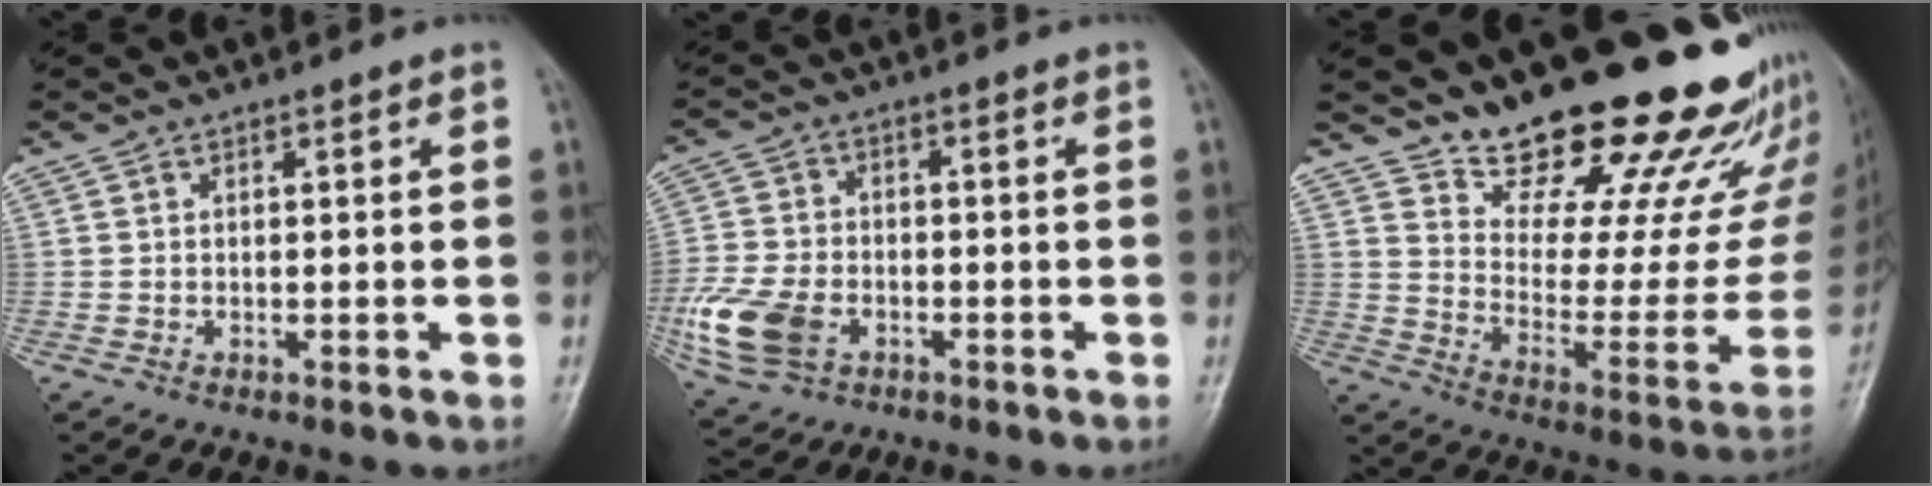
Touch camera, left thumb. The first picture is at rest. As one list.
[{"total": 11.9, "force": [-4.1, 8.2, 7.6], "torque": [-0.163, 0.004, -0.077]}, {"total": 26.1, "force": [21.8, 7.8, 12.1], "torque": [-0.138, -0.164, 0.303]}]